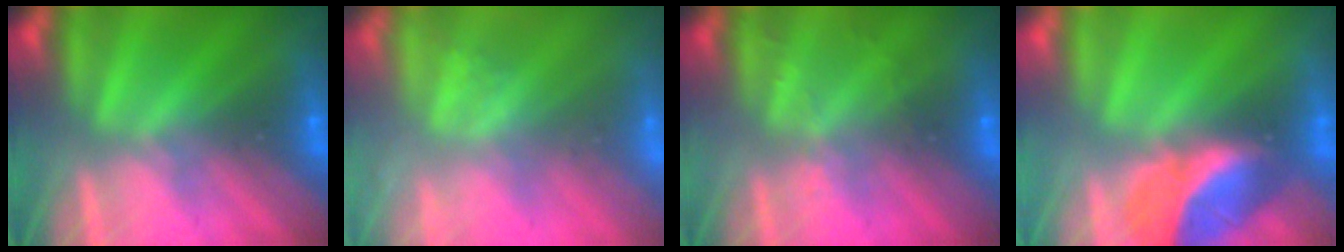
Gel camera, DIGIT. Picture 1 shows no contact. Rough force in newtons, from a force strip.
{"total": 2.1}
{"total": 1.9}
{"total": 2.6}